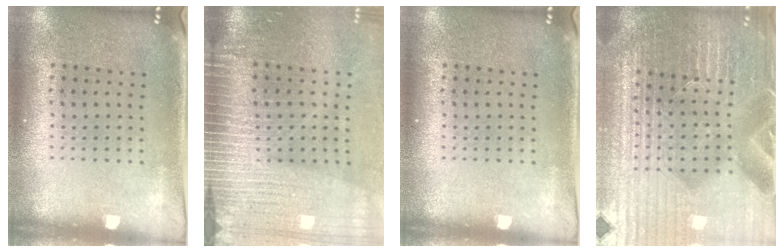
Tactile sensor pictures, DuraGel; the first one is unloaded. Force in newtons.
{"total": 4.3, "press": 3.7, "slide": 2.3}
{"total": 0.0}
{"total": 6.0, "press": 5.5, "slide": 2.5}